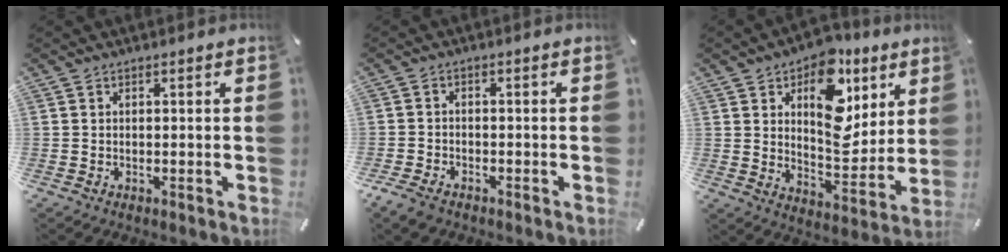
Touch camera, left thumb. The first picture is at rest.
{"total": 3.1, "force": [-2.3, 1.6, 1.2], "torque": [-0.038, 0.006, -0.050]}
{"total": 16.2, "force": [7.4, 10.6, 9.8], "torque": [-0.117, -0.047, 0.130]}